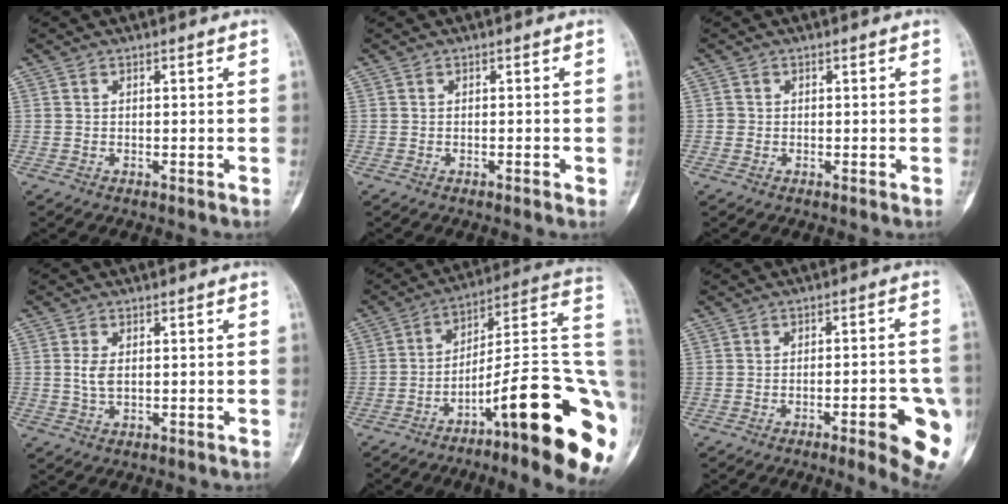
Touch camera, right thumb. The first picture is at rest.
{"total": 0.6, "force": [-0.3, 0.3, 0.5], "torque": [-0.003, 0.000, -0.007]}
{"total": 1.0, "force": [-0.2, 0.9, 0.1], "torque": [0.009, 0.006, -0.006]}
{"total": 3.1, "force": [0.1, 1.9, 2.4], "torque": [-0.047, 0.000, 0.001]}
{"total": 26.9, "force": [-9.2, 5.0, 24.7], "torque": [-0.266, 0.059, -0.134]}
{"total": 12.0, "force": [-4.9, 2.7, 10.6], "torque": [-0.112, 0.020, -0.056]}